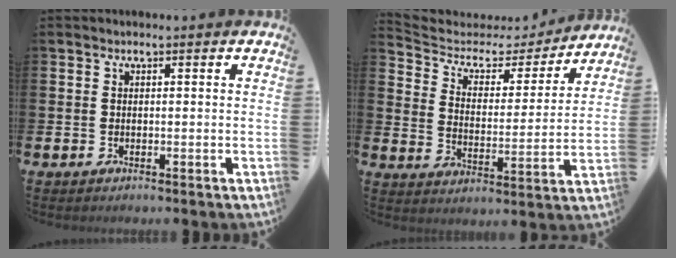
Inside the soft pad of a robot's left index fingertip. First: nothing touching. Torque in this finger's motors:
{"motor_torque": [0.91, -1.21, 0.06, -0.05]}